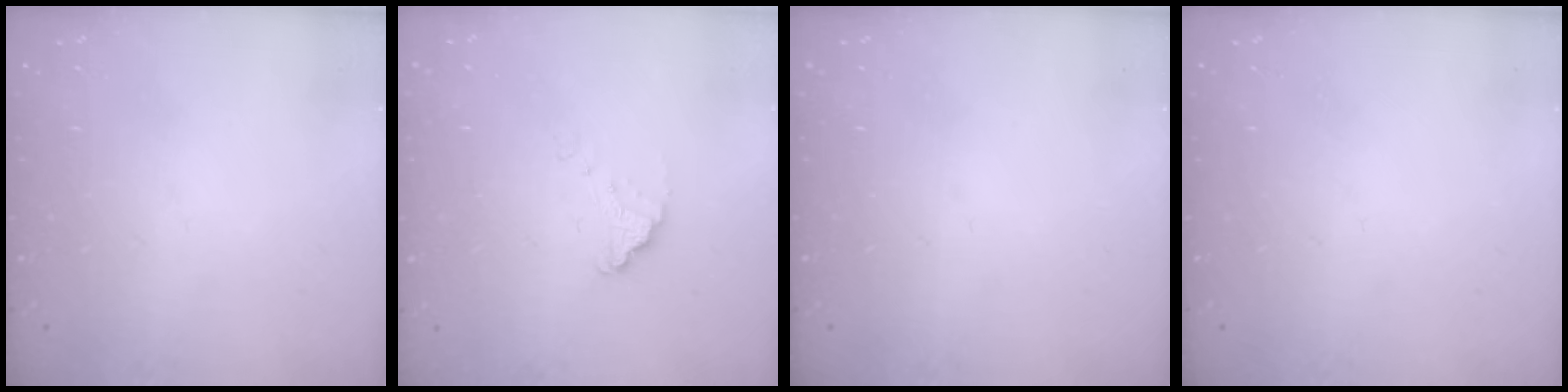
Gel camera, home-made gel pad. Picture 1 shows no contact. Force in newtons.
{"total": 1.6, "press": 1.6, "slide": 0.1}
{"total": 0.0}
{"total": 0.0}